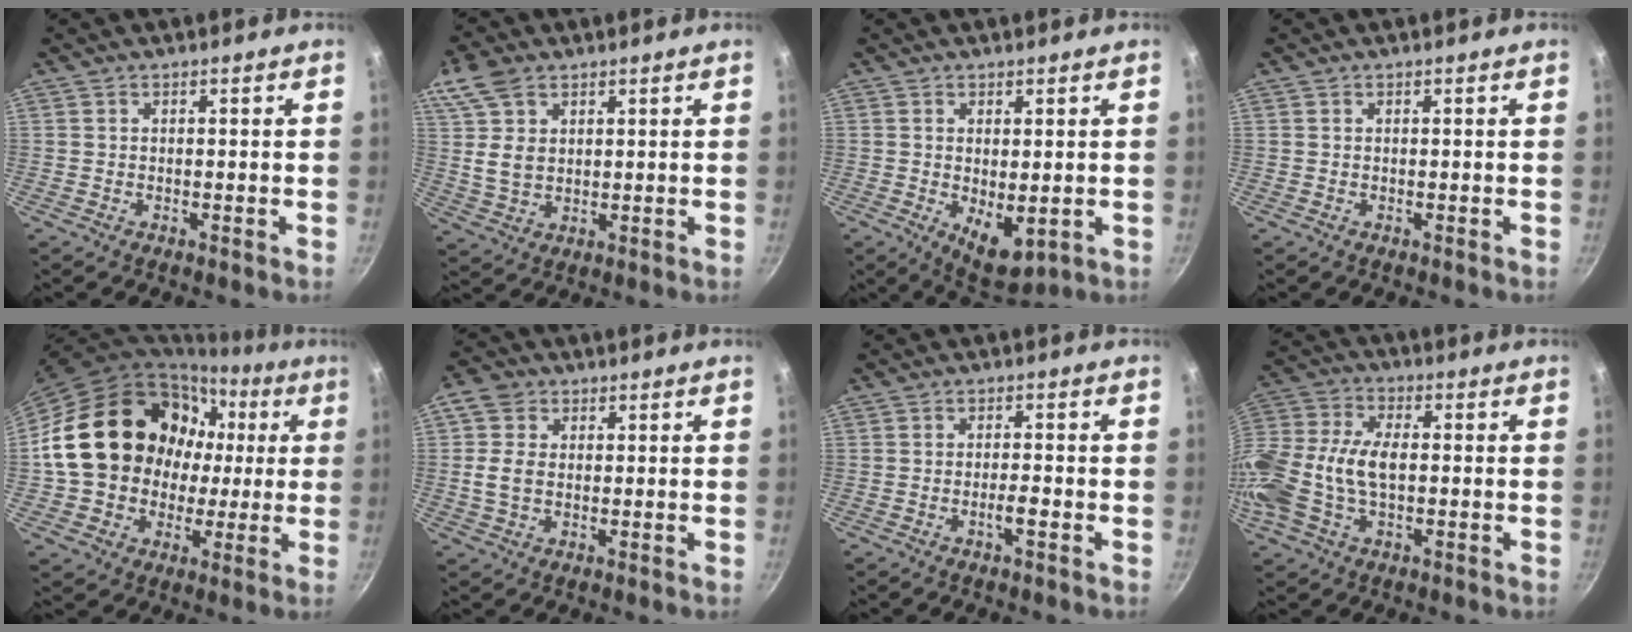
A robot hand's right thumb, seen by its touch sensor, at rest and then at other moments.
{"total": 9.3, "force": [4.4, 6.0, 5.7], "torque": [-0.094, -0.010, 0.088]}
{"total": 7.1, "force": [-0.5, 3.6, 6.1], "torque": [-0.076, -0.017, 0.007]}
{"total": 0.0}
{"total": 21.0, "force": [2.4, 17.7, 11.2], "torque": [-0.158, 0.042, 0.053]}
{"total": 6.4, "force": [0.8, 5.0, 4.0], "torque": [-0.059, 0.003, 0.007]}
{"total": 2.3, "force": [-1.0, 0.4, 2.1], "torque": [-0.037, 0.010, -0.019]}
{"total": 17.2, "force": [-1.3, 10.4, 13.6], "torque": [-0.297, 0.022, -0.036]}